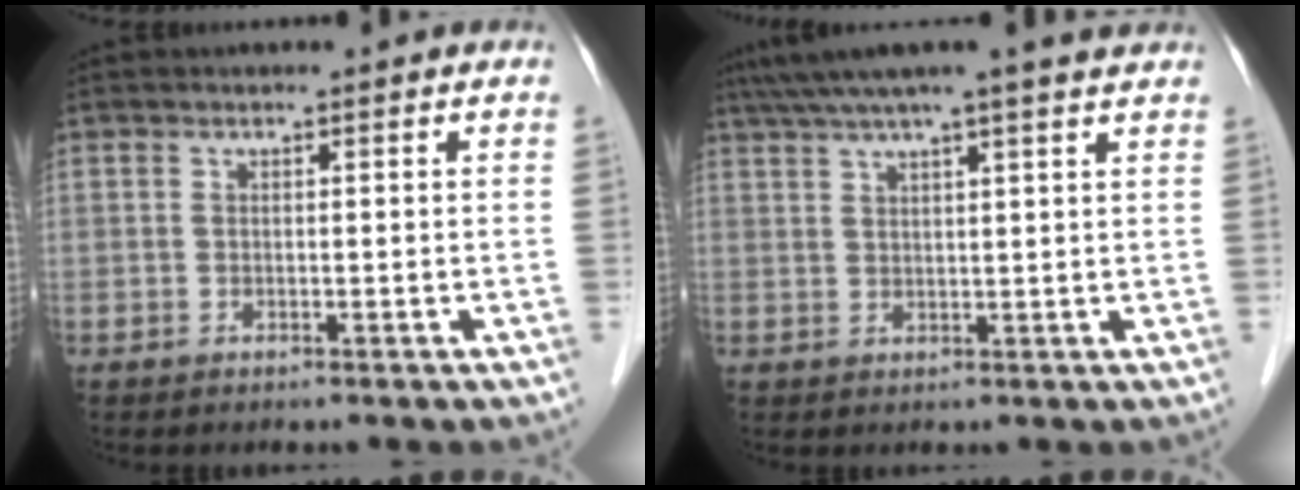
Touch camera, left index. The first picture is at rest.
{"total": 11.6, "force": [9.7, -0.1, 6.4], "torque": [-0.112, 0.043, 0.129]}